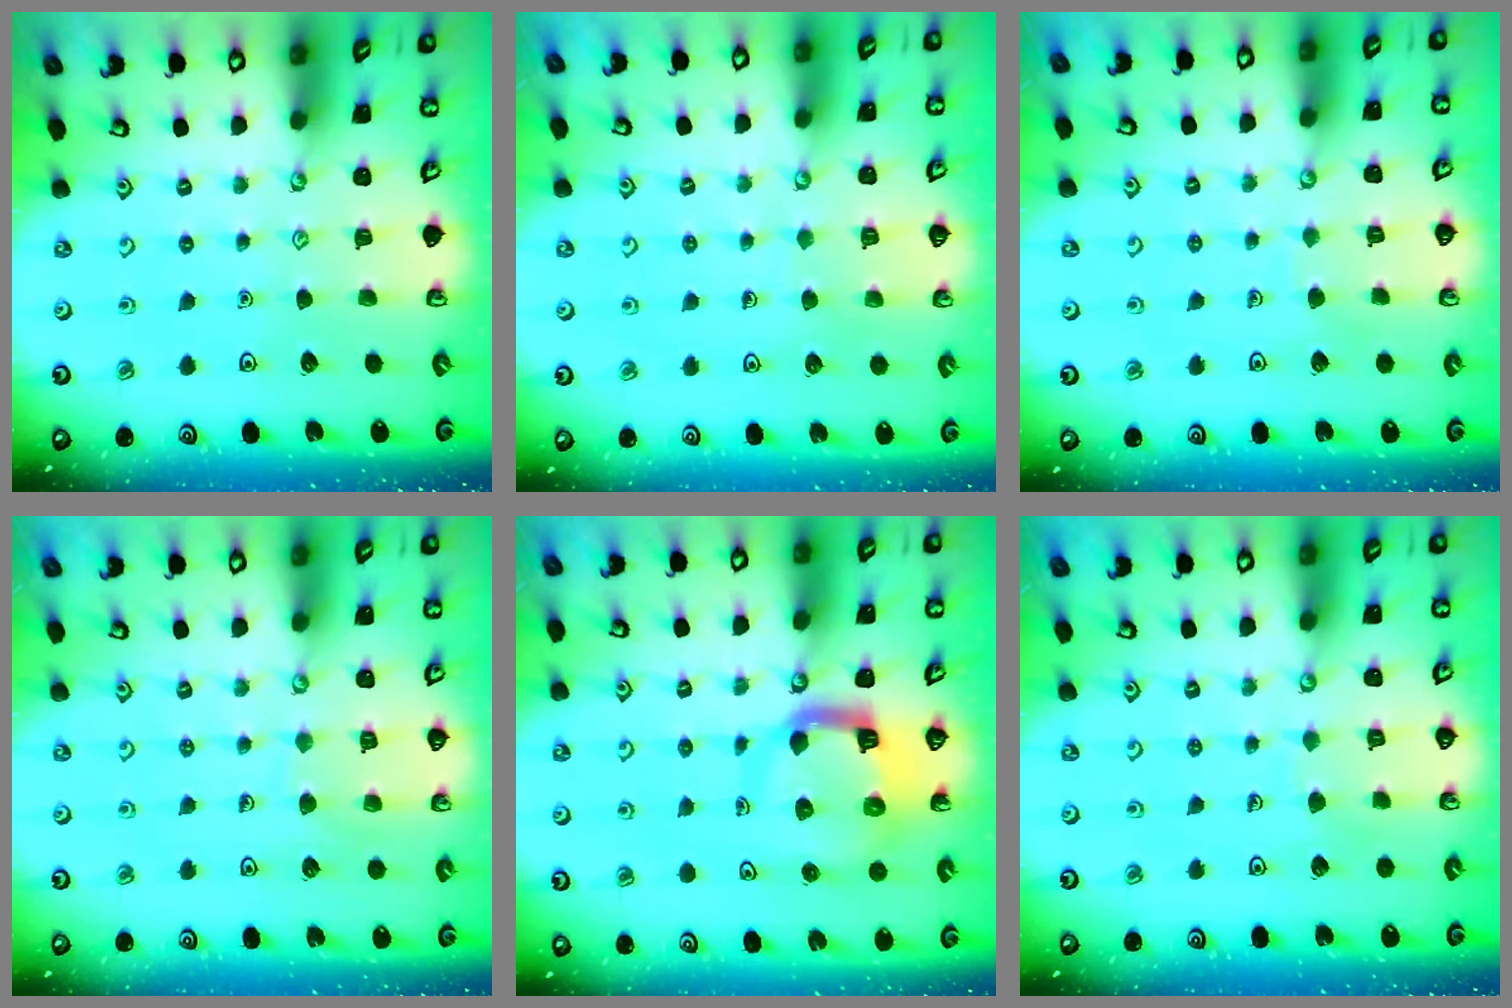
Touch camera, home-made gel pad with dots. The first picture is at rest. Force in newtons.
{"total": 3.0, "press": 3.0, "slide": 0.2}
{"total": 2.2, "press": 2.2, "slide": 0.1}
{"total": 5.7, "press": 5.7, "slide": 0.4}
{"total": 10.3, "press": 10.2, "slide": 1.2}
{"total": 4.1, "press": 4.1, "slide": 0.2}